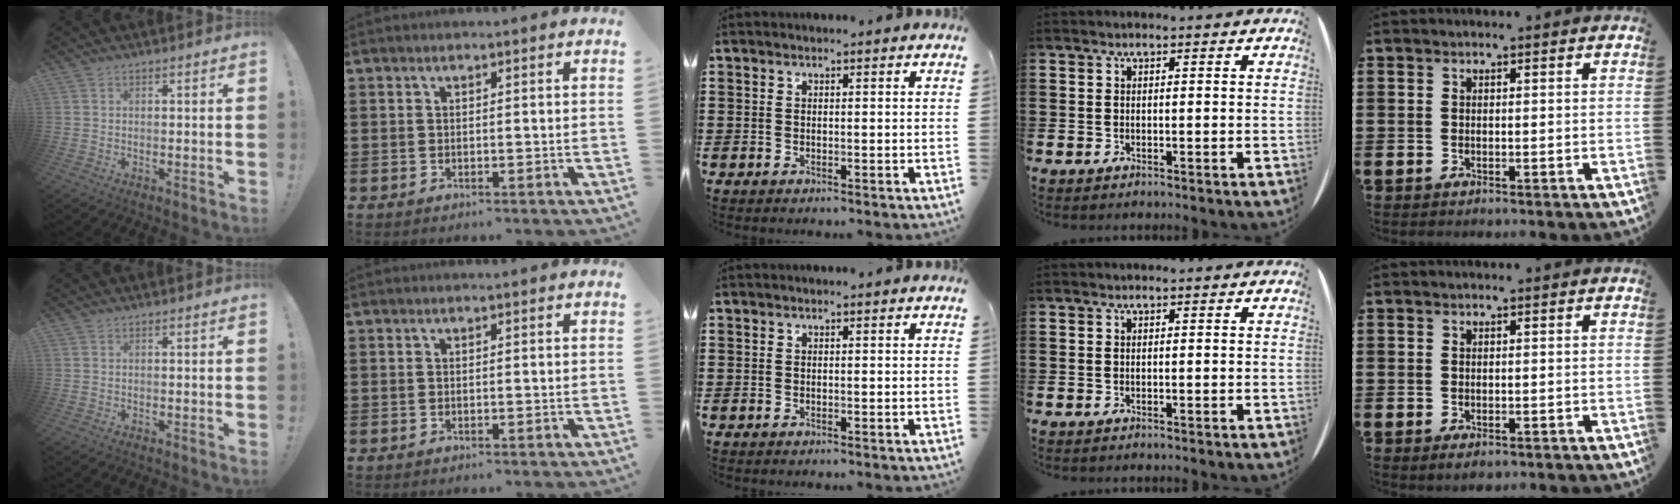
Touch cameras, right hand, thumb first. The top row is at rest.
{"little": {"total": 0.6, "force": [-0.3, 0.3, 0.4], "torque": [-0.001, -0.002, -0.008]}}